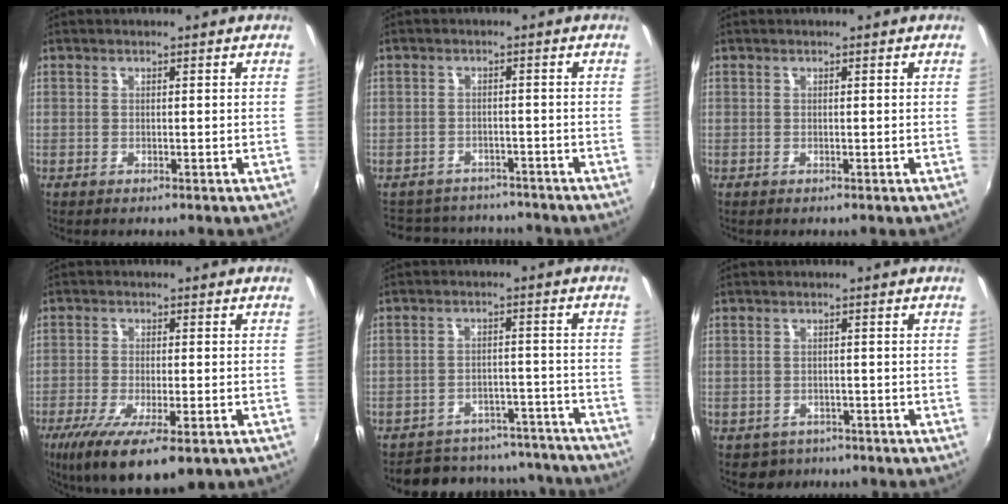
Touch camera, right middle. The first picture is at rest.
{"total": 9.3, "force": [-7.5, 5.3, 1.6], "torque": [-0.046, 0.031, -0.105]}
{"total": 0.0}
{"total": 15.0, "force": [-8.7, 4.7, 11.3], "torque": [-0.221, -0.056, -0.136]}
{"total": 17.4, "force": [-15.7, 6.6, 3.5], "torque": [-0.080, 0.045, -0.186]}
{"total": 3.5, "force": [-2.3, 2.6, 0.4], "torque": [-0.018, -0.005, -0.032]}